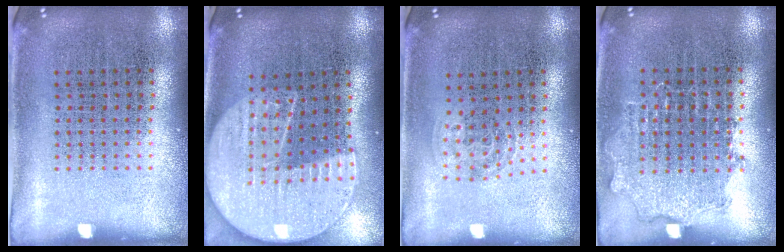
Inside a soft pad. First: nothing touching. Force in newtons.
{"total": 2.3, "press": 2.0, "slide": 1.2}
{"total": 0.9, "press": 0.6, "slide": 0.7}
{"total": 0.9, "press": 0.9, "slide": 0.2}